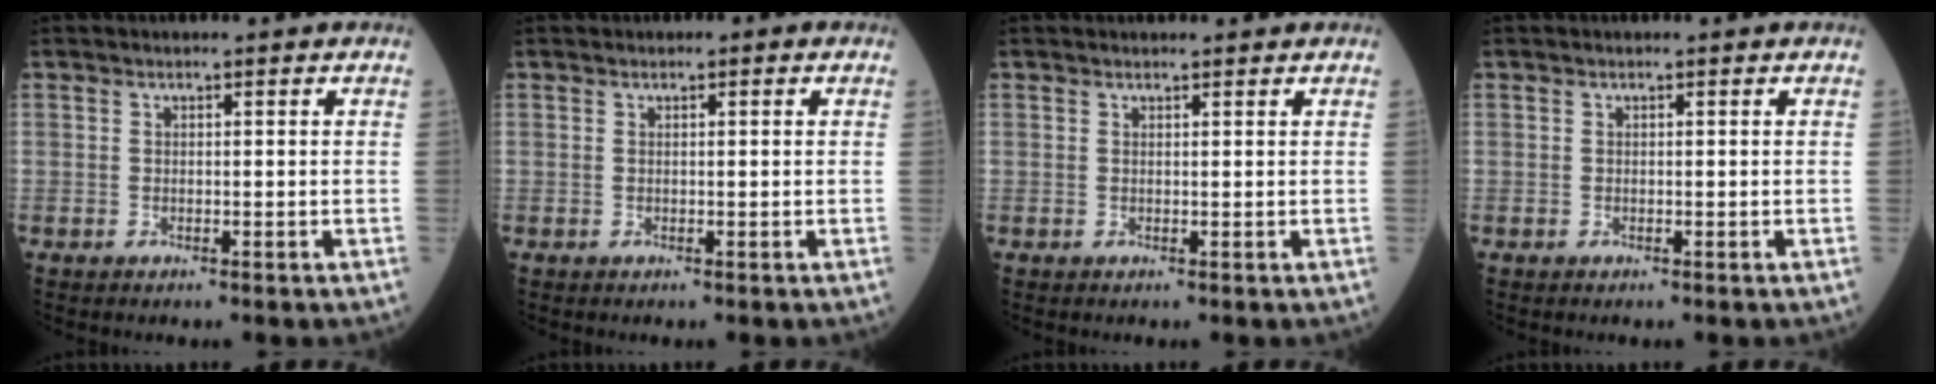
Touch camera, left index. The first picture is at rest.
{"total": 0.5, "force": [0.1, 0.4, 0.4], "torque": [-0.006, 0.005, -0.002]}
{"total": 0.9, "force": [0.9, 0.1, 0.1], "torque": [-0.008, 0.003, 0.013]}
{"total": 0.0}